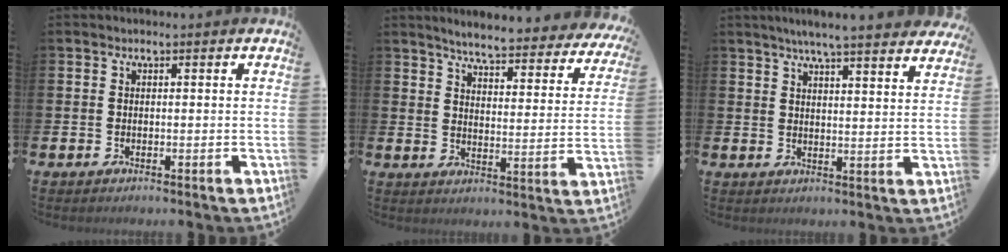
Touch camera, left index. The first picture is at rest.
{"total": 5.3, "force": [5.0, 0.3, 1.6], "torque": [-0.045, -0.044, 0.079]}
{"total": 5.7, "force": [5.4, -0.3, 1.9], "torque": [-0.038, -0.029, 0.092]}